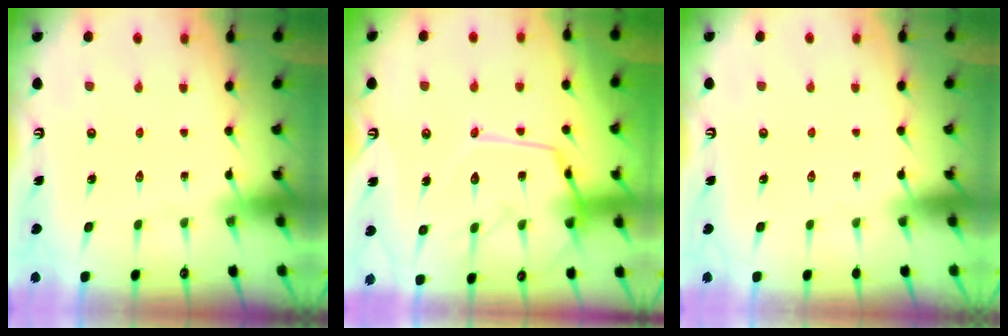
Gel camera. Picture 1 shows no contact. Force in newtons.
{"total": 15.3, "press": 15.2, "slide": 1.3}
{"total": 0.0}